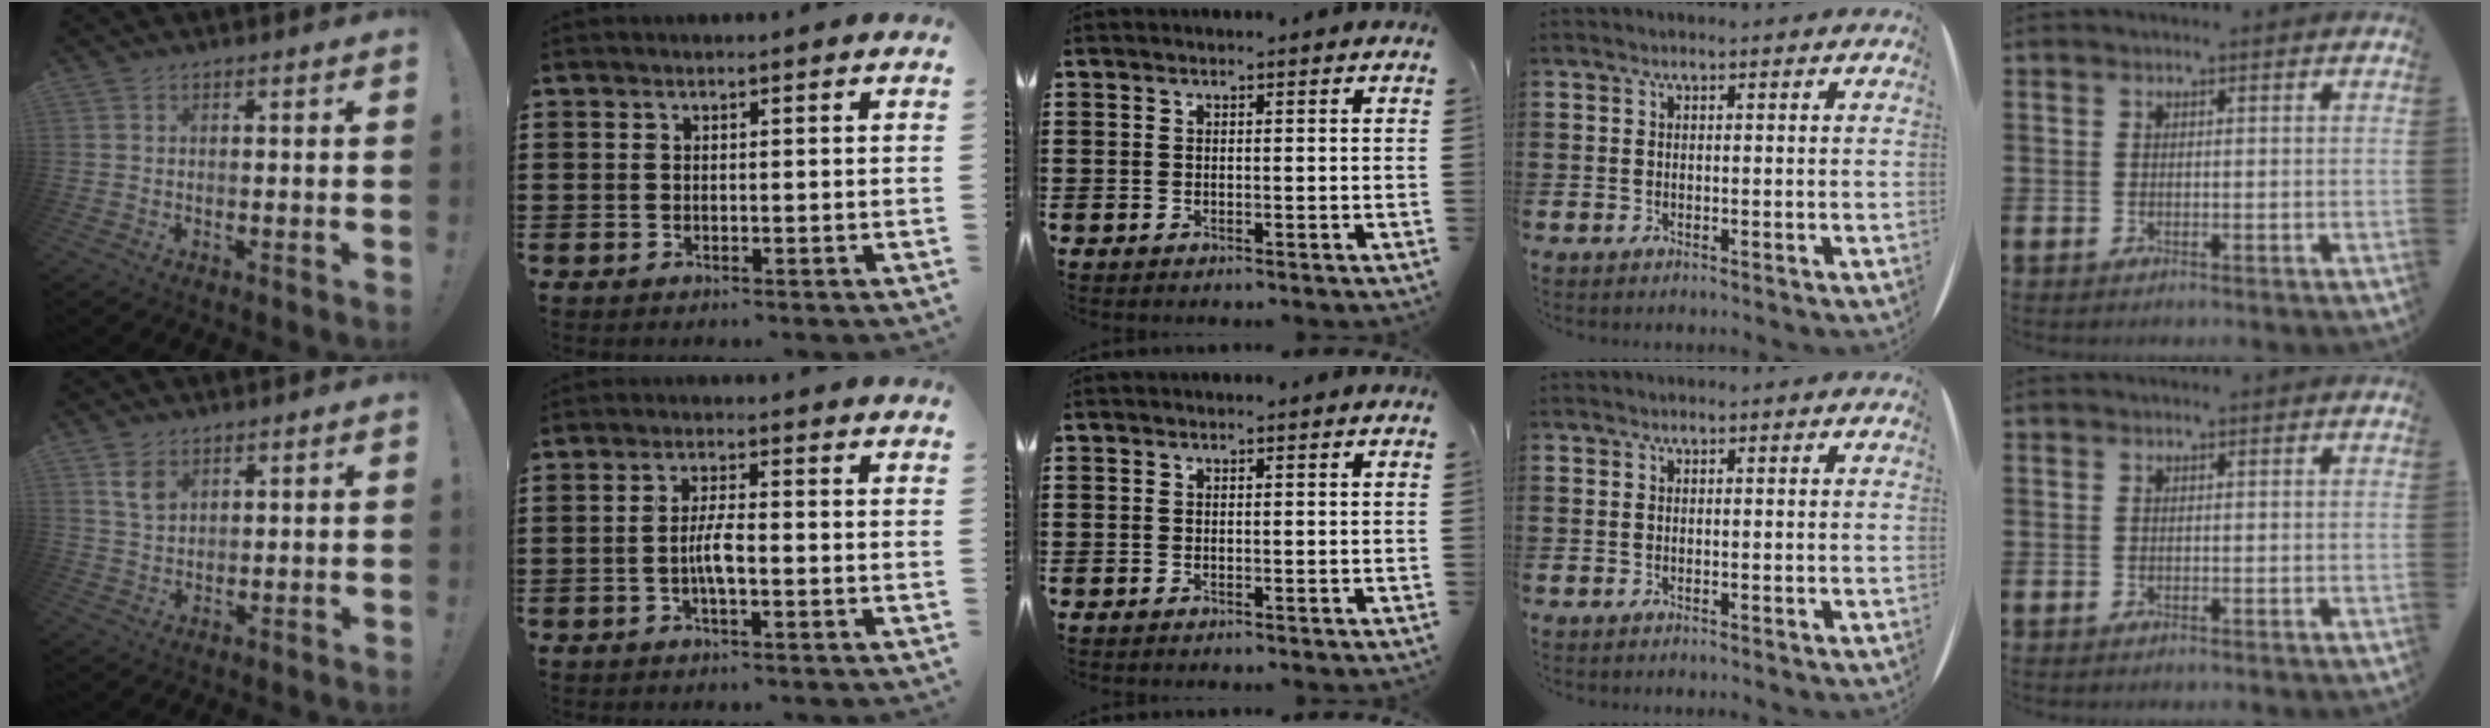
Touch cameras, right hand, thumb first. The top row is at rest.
{"thumb": {"total": 4.8, "force": [2.7, 3.2, 2.3], "torque": [-0.034, -0.011, 0.052]}, "index": {"total": 3.9, "force": [-0.9, 0.8, 3.7], "torque": [-0.079, -0.001, -0.022]}}